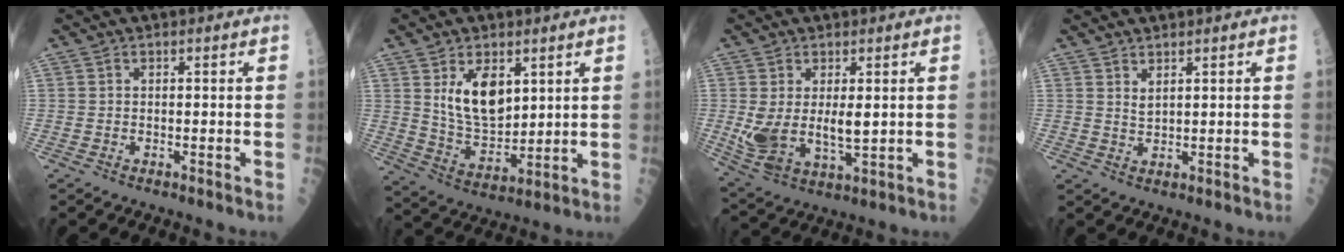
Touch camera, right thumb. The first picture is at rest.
{"total": 10.9, "force": [4.1, 6.0, 8.2], "torque": [-0.117, -0.029, 0.088]}
{"total": 10.0, "force": [0.7, 5.0, 8.6], "torque": [-0.167, -0.016, 0.031]}
{"total": 1.7, "force": [1.2, 0.5, 1.1], "torque": [-0.017, -0.014, 0.026]}